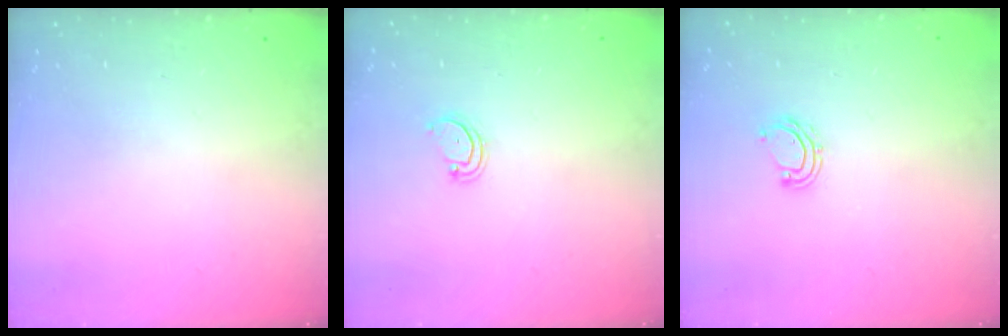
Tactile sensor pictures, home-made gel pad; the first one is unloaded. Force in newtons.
{"total": 3.0, "press": 3.0, "slide": 0.2}
{"total": 4.5, "press": 4.4, "slide": 0.4}